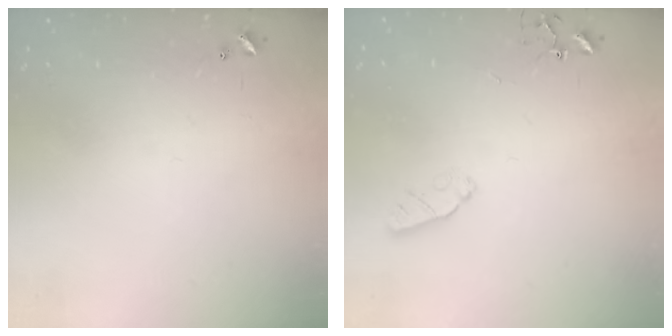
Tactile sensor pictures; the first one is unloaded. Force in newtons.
{"total": 5.5, "press": 5.4, "slide": 1.1}